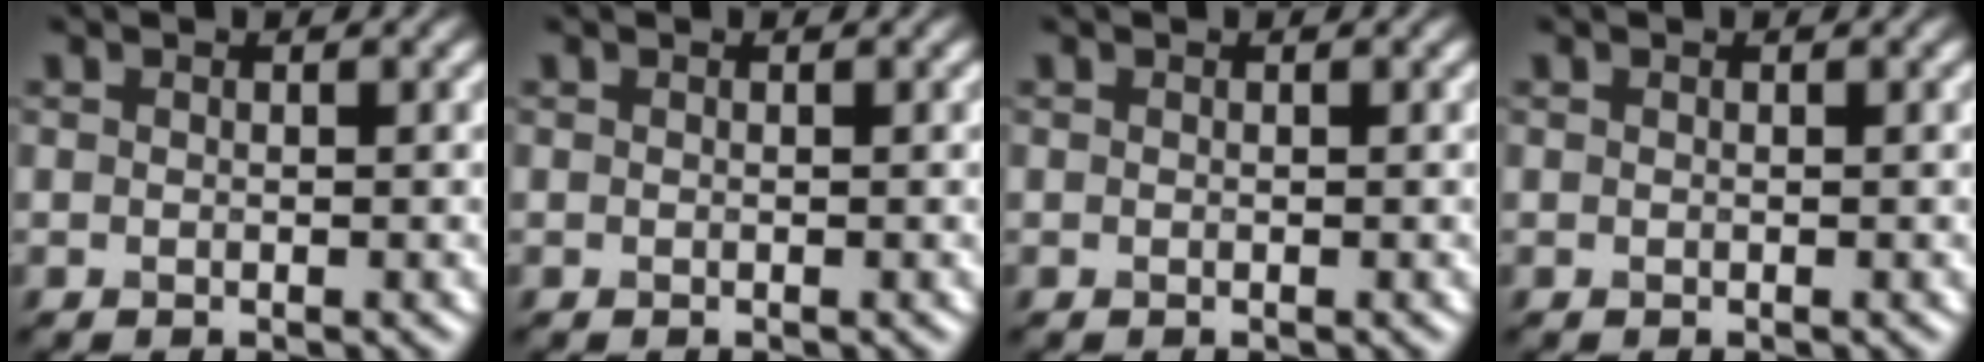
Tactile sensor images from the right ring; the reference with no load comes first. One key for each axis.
{"total": 0.0}
{"total": 0.0}
{"total": 0.0}